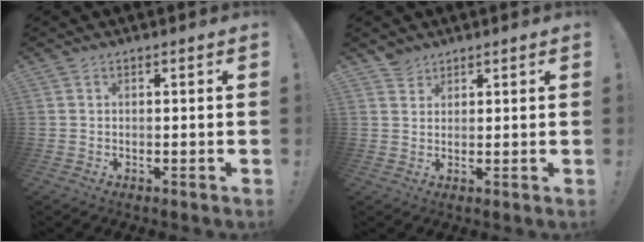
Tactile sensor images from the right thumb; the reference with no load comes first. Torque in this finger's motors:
{"motor_torque": [-0.49, 0.28, -0.15, 0.41, -0.05]}